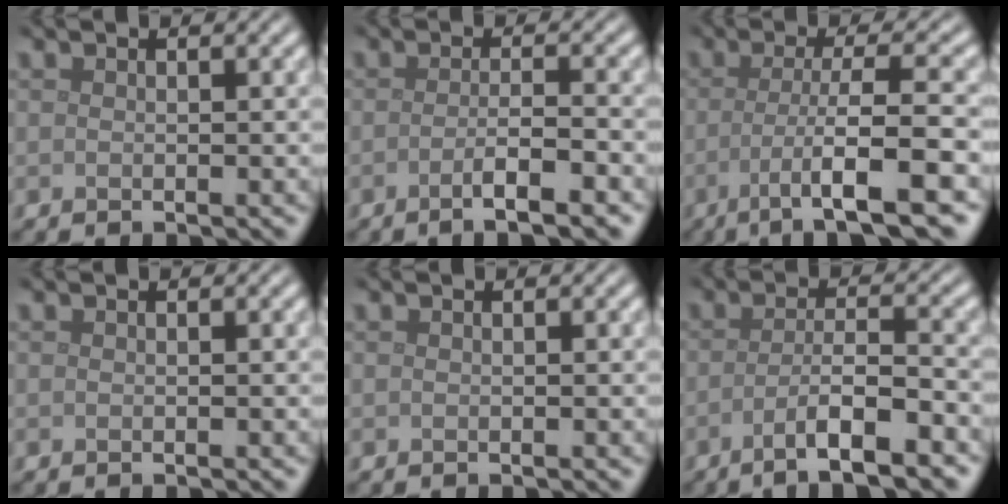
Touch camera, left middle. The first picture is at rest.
{"total": 3.8, "force": [-1.8, 0.7, 3.3], "torque": [-0.050, 0.003, -0.037]}
{"total": 6.8, "force": [-2.5, 1.1, 6.3], "torque": [-0.093, -0.003, -0.050]}
{"total": 0.0}
{"total": 0.0}
{"total": 5.5, "force": [-2.8, 1.0, 4.6], "torque": [-0.074, 0.001, -0.055]}